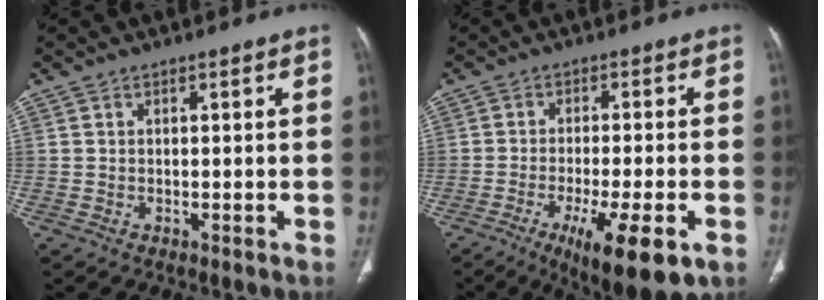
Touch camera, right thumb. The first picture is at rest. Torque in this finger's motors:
{"motor_torque": [2.51, 2.49, 0.04, -0.13, 0.29]}